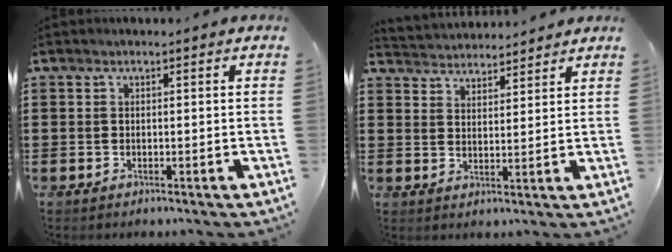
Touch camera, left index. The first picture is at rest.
{"total": 3.5, "force": [3.4, 0.3, -0.6], "torque": [-0.001, -0.014, 0.063]}